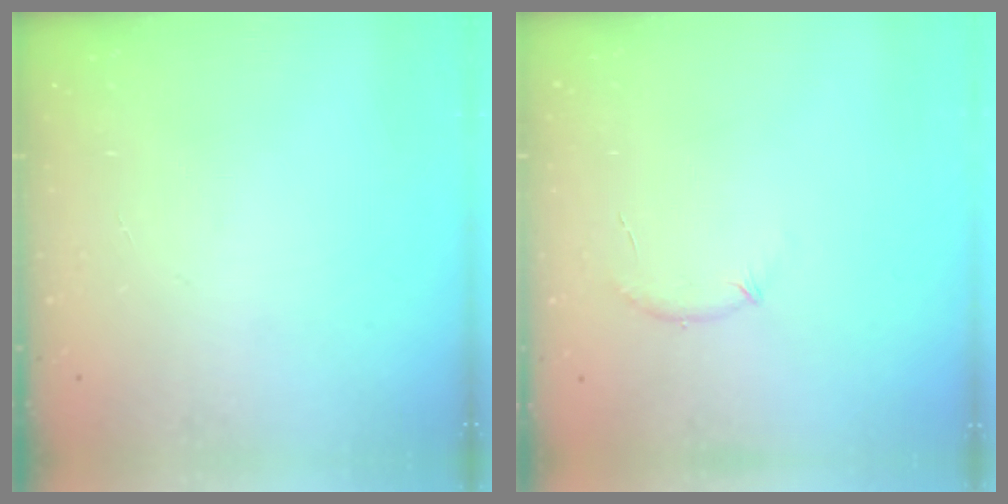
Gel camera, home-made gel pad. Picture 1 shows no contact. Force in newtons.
{"total": 6.1, "press": 5.9, "slide": 1.4}